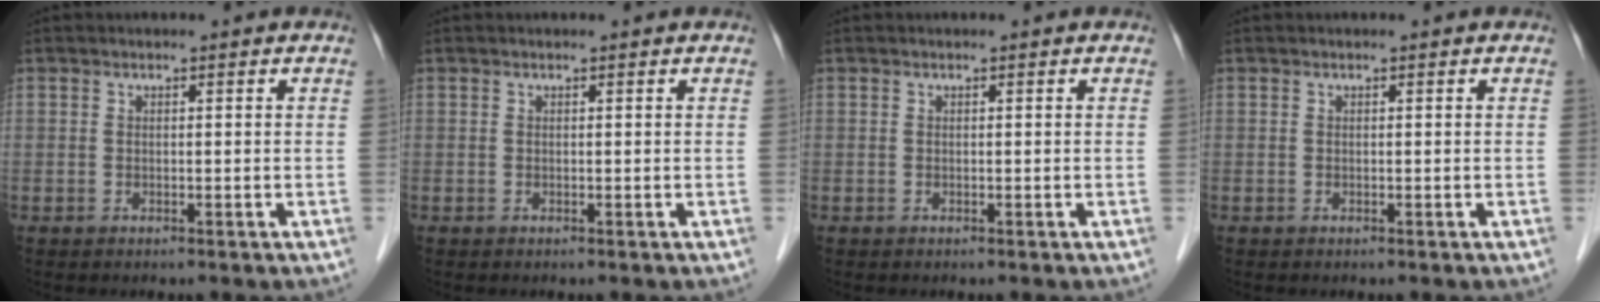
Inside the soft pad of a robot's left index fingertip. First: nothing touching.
{"total": 0.0}
{"total": 0.0}
{"total": 0.0}